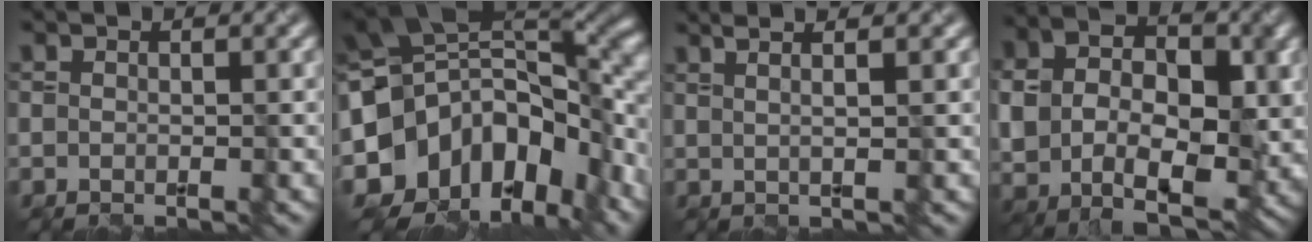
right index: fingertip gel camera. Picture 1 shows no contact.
{"total": 13.8, "force": [-2.4, 9.0, 10.2], "torque": [-0.186, 0.012, -0.046]}
{"total": 4.5, "force": [2.4, 1.9, 3.4], "torque": [-0.021, 0.031, 0.002]}
{"total": 11.0, "force": [0.5, 7.5, 8.1], "torque": [-0.142, -0.009, 0.014]}